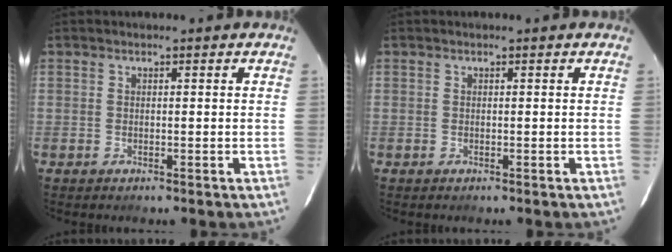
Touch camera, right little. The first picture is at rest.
{"total": 0.0}